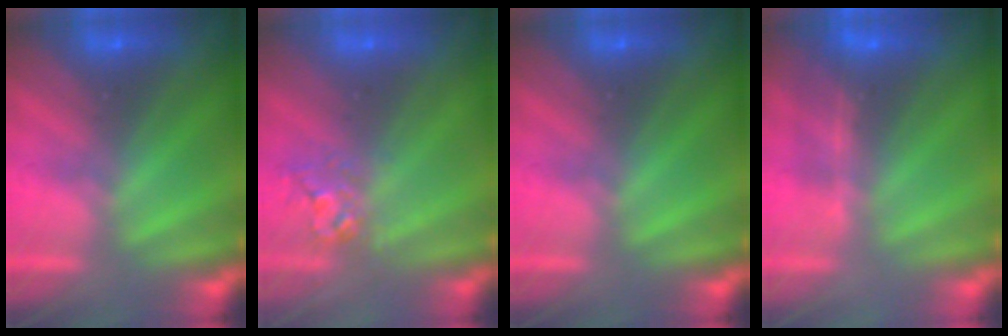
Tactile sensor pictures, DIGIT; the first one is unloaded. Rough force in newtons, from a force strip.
{"total": 2.6}
{"total": 0.0}
{"total": 1.3}